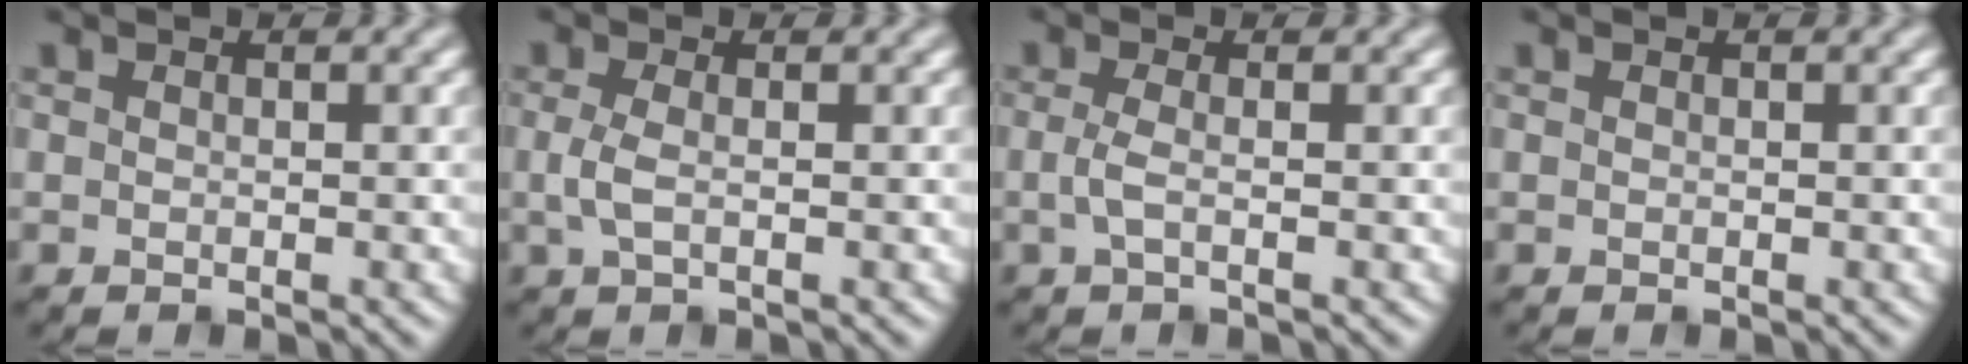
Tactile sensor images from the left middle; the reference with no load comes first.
{"total": 1.9, "force": [-0.1, 0.8, 1.7], "torque": [-0.042, -0.001, -0.004]}
{"total": 1.6, "force": [-0.2, 0.5, 1.5], "torque": [-0.037, -0.003, -0.008]}
{"total": 0.0}